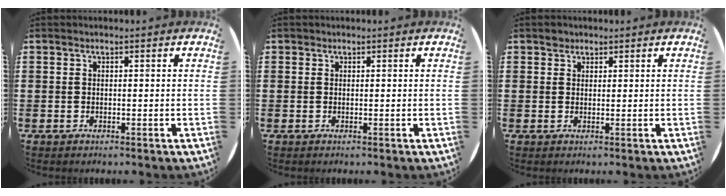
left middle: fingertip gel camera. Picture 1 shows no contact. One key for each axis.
{"total": 0.0}
{"total": 1.2, "fx": 1.0, "fy": 0.6, "fz": 0.0, "tx": 0.007, "ty": -0.002, "tz": 0.019}